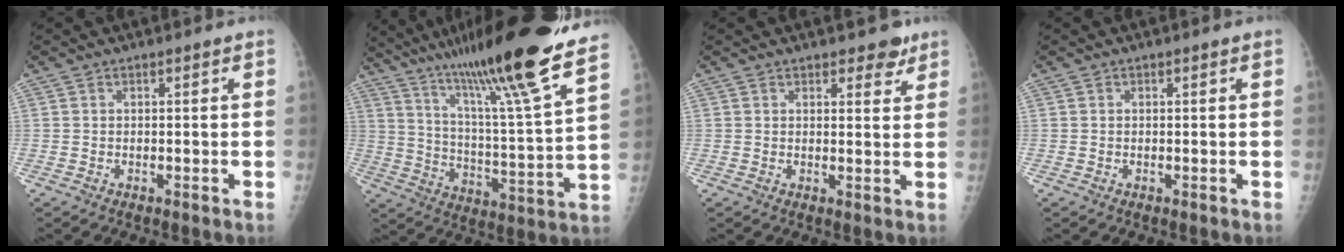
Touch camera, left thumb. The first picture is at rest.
{"total": 25.0, "force": [18.3, 0.8, 17.0], "torque": [-0.263, -0.077, 0.293]}
{"total": 3.6, "force": [2.7, 1.8, 1.6], "torque": [0.004, -0.015, 0.035]}
{"total": 0.0}